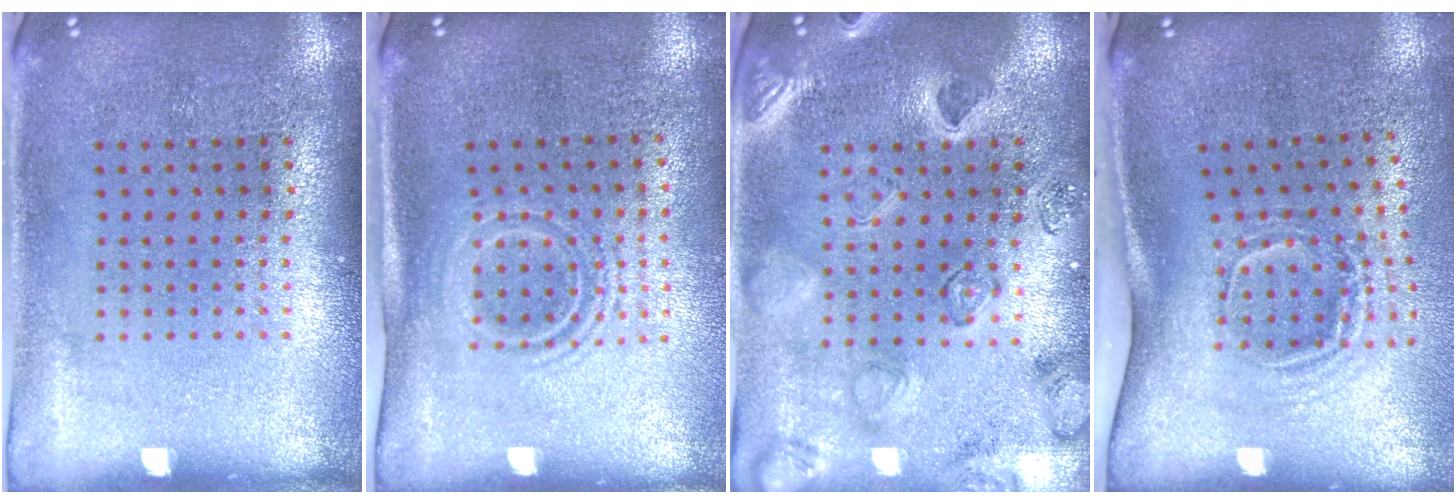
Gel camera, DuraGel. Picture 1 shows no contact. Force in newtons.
{"total": 1.5, "press": 1.1, "slide": 1.0}
{"total": 2.5, "press": 2.4, "slide": 0.6}
{"total": 1.9, "press": 1.2, "slide": 1.6}